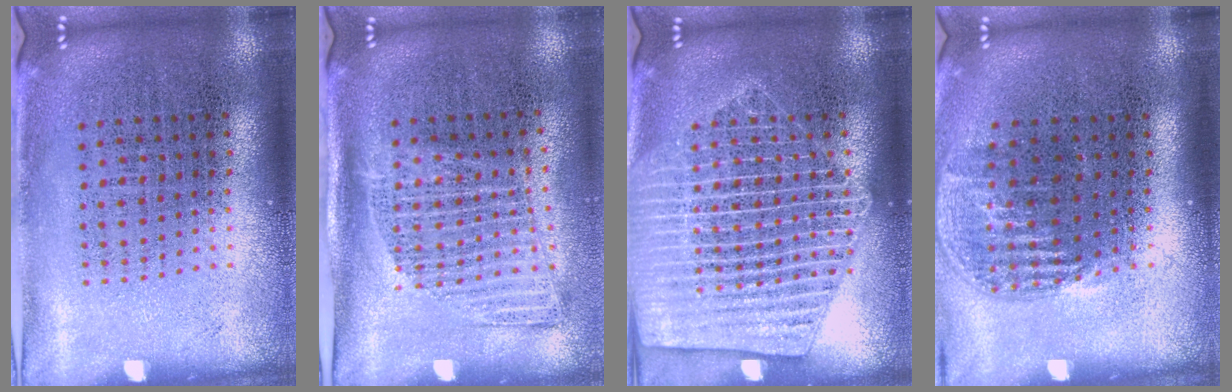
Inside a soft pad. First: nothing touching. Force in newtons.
{"total": 1.3, "press": 1.1, "slide": 0.7}
{"total": 4.0, "press": 3.9, "slide": 0.4}
{"total": 1.1, "press": 1.0, "slide": 0.6}